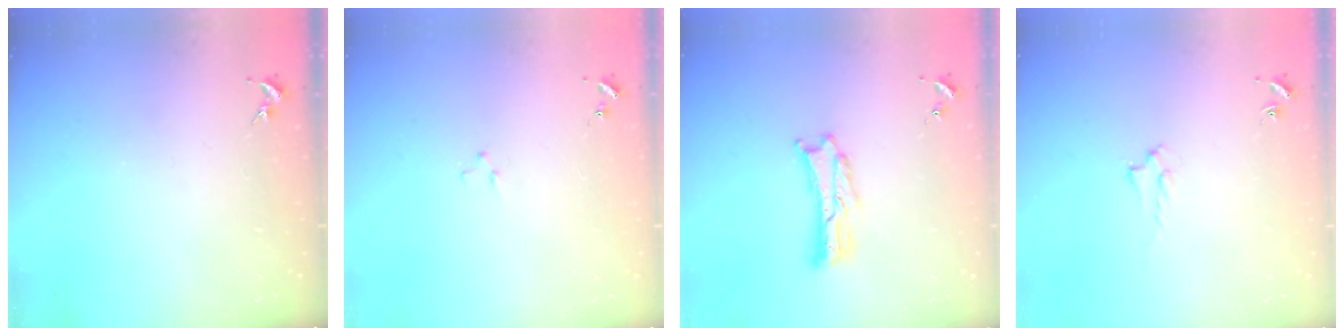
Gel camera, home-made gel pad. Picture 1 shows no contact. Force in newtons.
{"total": 0.7, "press": 0.7, "slide": 0.2}
{"total": 1.6, "press": 1.6, "slide": 0.3}
{"total": 1.4, "press": 1.4, "slide": 0.2}